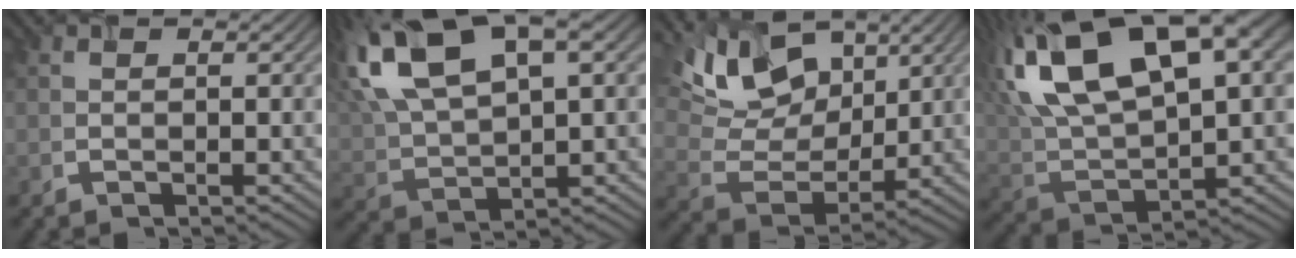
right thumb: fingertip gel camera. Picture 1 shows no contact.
{"total": 14.7, "force": [6.8, 6.4, 11.3], "torque": [-0.265, 0.024, 0.138]}
{"total": 10.6, "force": [5.6, 6.2, 6.6], "torque": [-0.152, 0.005, 0.103]}
{"total": 19.2, "force": [8.3, 8.5, 15.1], "torque": [-0.324, 0.036, 0.154]}